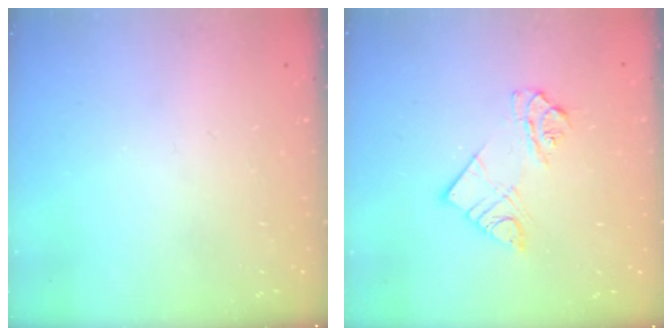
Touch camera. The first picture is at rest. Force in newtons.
{"total": 8.2, "press": 8.2, "slide": 0.3}